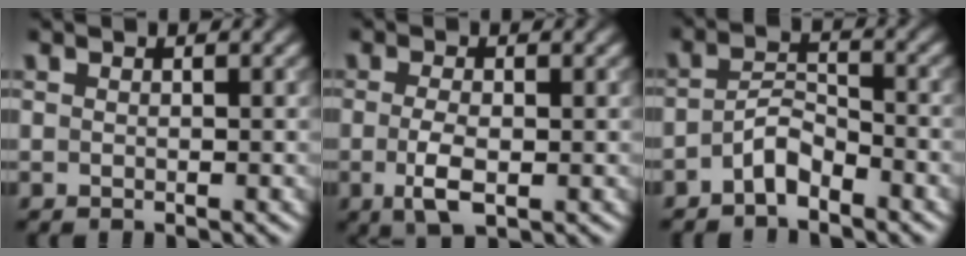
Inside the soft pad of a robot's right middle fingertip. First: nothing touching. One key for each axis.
{"total": 3.1, "fx": -0.7, "fy": 1.2, "fz": 2.8, "tx": -0.063, "ty": -0.010, "tz": -0.014}
{"total": 2.7, "fx": -2.0, "fy": 1.0, "fz": 1.5, "tx": -0.030, "ty": 0.011, "tz": -0.043}